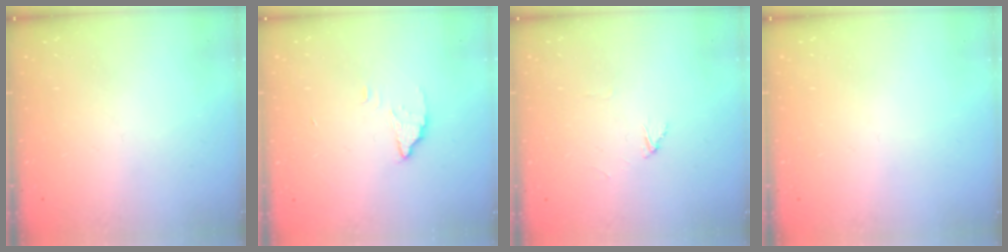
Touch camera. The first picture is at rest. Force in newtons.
{"total": 2.6, "press": 2.6, "slide": 0.2}
{"total": 2.6, "press": 2.6, "slide": 0.2}
{"total": 0.0}